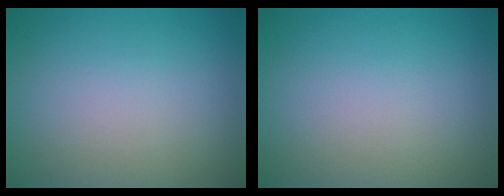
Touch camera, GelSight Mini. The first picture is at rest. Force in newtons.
{"total": 0.0}